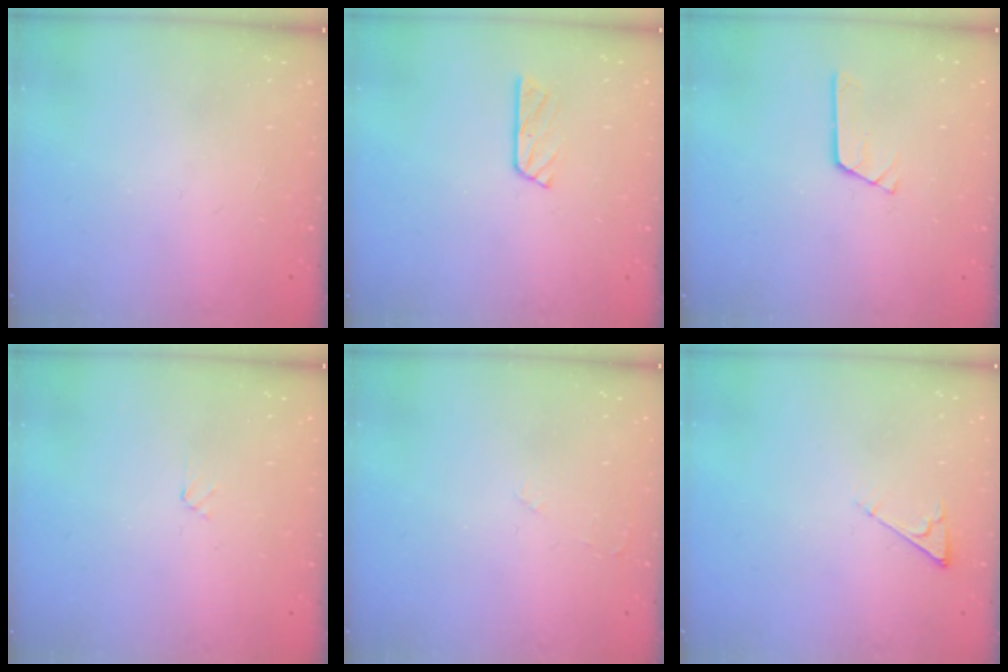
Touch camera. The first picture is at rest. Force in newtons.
{"total": 3.6, "press": 3.6, "slide": 0.4}
{"total": 3.0, "press": 2.9, "slide": 0.4}
{"total": 1.9, "press": 1.9, "slide": 0.2}
{"total": 2.5, "press": 2.5, "slide": 0.4}
{"total": 3.3, "press": 3.2, "slide": 0.6}